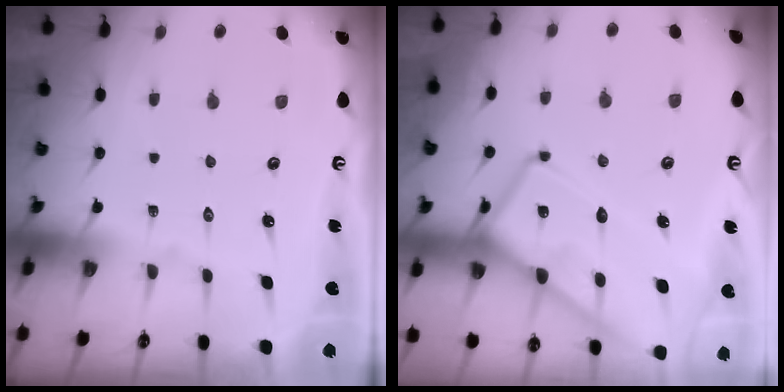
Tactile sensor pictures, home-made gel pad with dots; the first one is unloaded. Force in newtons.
{"total": 16.0, "press": 15.9, "slide": 1.6}